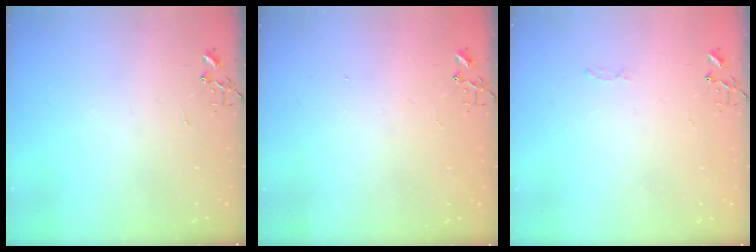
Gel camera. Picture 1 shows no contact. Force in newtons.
{"total": 1.1, "press": 1.1, "slide": 0.1}
{"total": 2.8, "press": 2.8, "slide": 0.4}